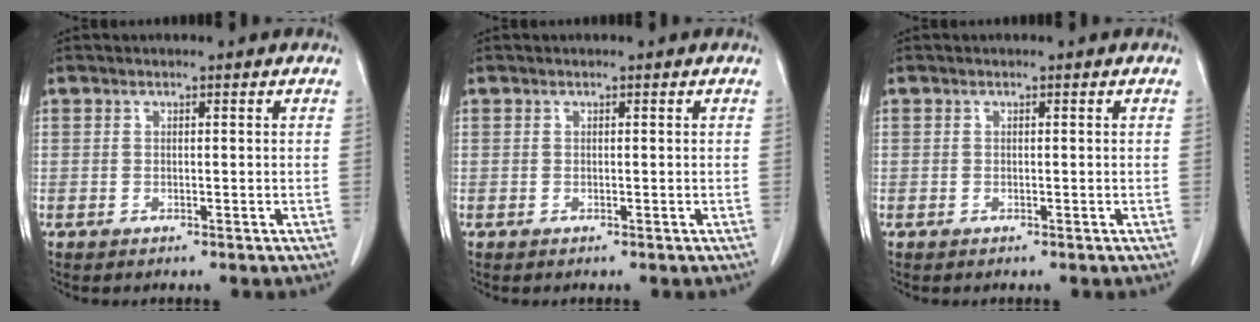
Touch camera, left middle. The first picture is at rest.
{"total": 0.0}
{"total": 0.0}